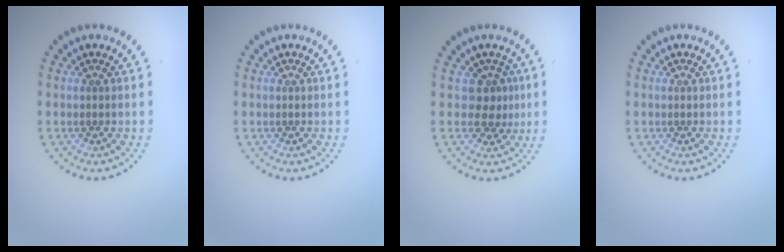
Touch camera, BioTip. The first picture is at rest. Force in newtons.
{"total": 0.0}
{"total": 2.3, "press": 1.5, "slide": 1.7}
{"total": 0.0}